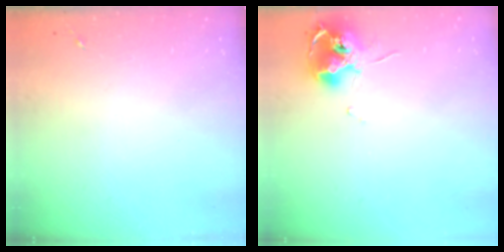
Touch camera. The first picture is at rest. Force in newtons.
{"total": 12.1, "press": 12.0, "slide": 1.2}